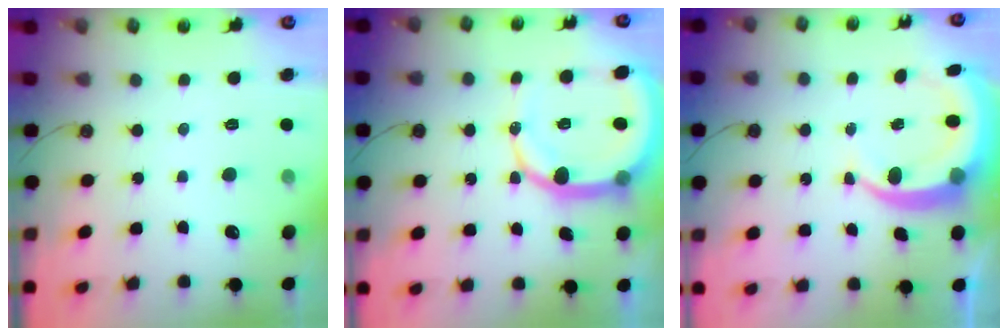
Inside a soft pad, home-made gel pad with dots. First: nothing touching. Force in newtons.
{"total": 13.1, "press": 13.0, "slide": 1.9}
{"total": 9.1, "press": 9.1, "slide": 0.9}